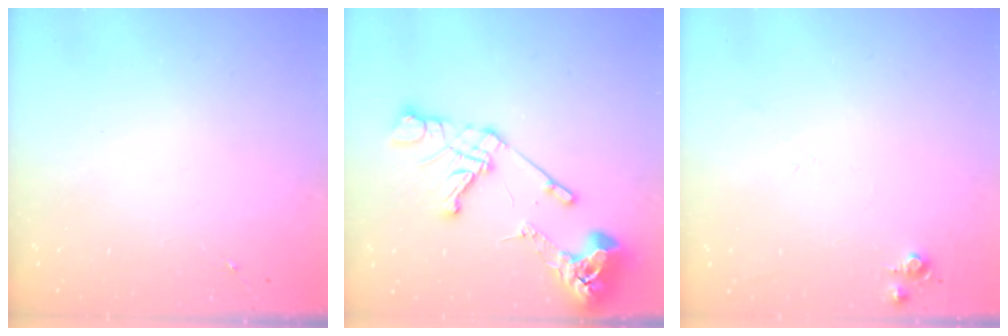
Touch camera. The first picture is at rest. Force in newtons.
{"total": 17.0, "press": 16.9, "slide": 1.9}
{"total": 4.2, "press": 4.2, "slide": 0.6}